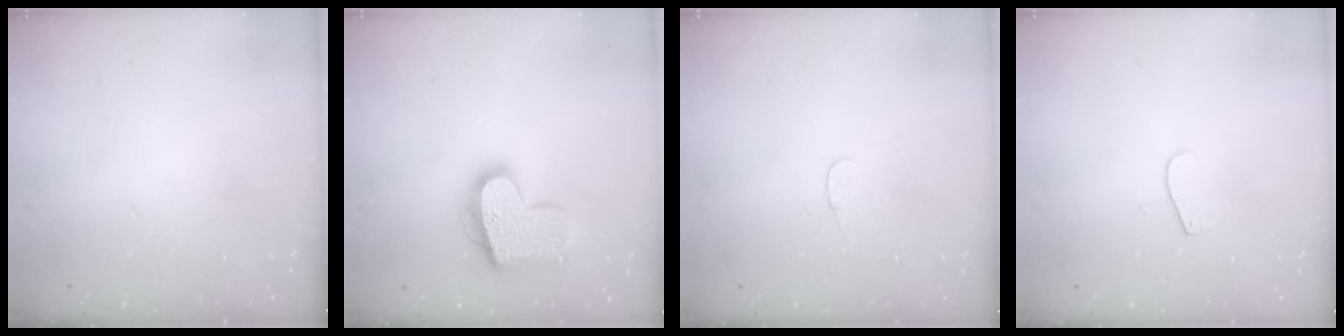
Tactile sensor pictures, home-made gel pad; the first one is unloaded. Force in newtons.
{"total": 17.4, "press": 17.3, "slide": 1.4}
{"total": 3.1, "press": 3.1, "slide": 0.3}
{"total": 4.8, "press": 4.8, "slide": 0.4}